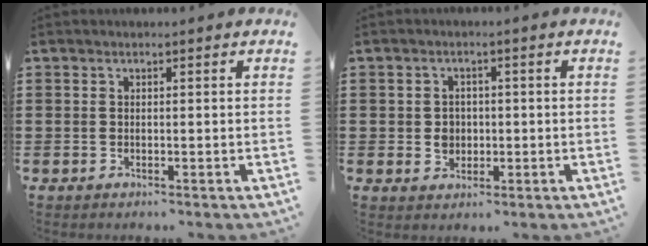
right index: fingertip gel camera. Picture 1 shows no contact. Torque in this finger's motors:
{"motor_torque": [0.56, 0.22, 0.18, 0.00]}